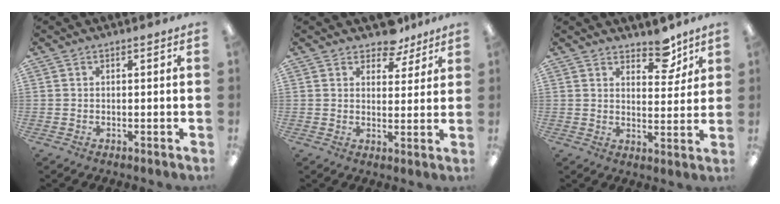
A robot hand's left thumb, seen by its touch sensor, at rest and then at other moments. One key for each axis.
{"total": 6.7, "fx": 5.6, "fy": 3.1, "fz": 1.6, "tx": -0.019, "ty": -0.033, "tz": 0.101}
{"total": 7.3, "fx": 5.7, "fy": 3.4, "fz": 3.0, "tx": -0.020, "ty": -0.038, "tz": 0.096}